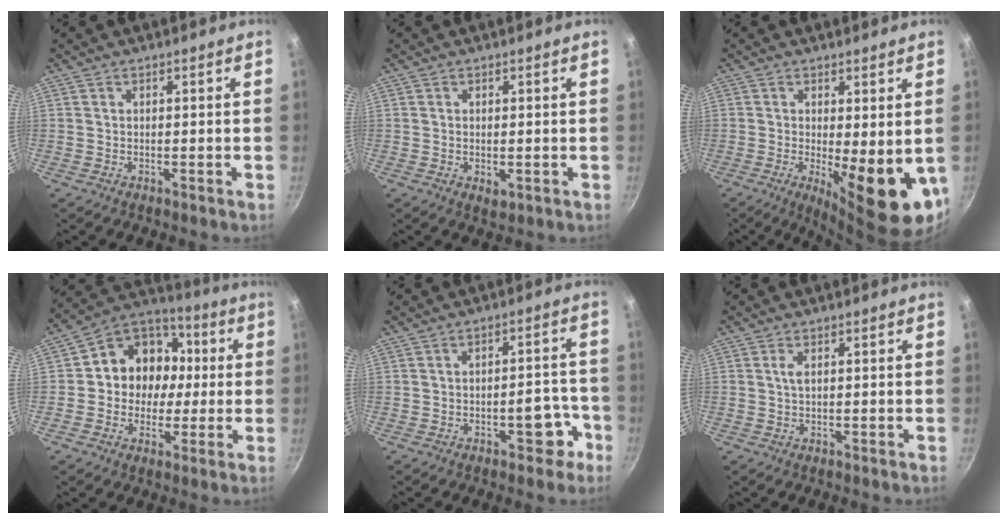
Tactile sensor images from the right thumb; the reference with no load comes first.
{"total": 2.1, "force": [-0.2, 1.2, 1.7], "torque": [-0.025, -0.006, -0.001]}
{"total": 13.1, "force": [-1.8, 4.4, 12.2], "torque": [-0.143, -0.018, -0.012]}
{"total": 13.9, "force": [0.4, 12.2, 6.6], "torque": [-0.060, 0.033, -0.012]}
{"total": 6.6, "force": [-3.3, 3.4, 4.6], "torque": [-0.019, 0.038, -0.034]}
{"total": 1.2, "force": [0.3, 0.5, 1.1], "torque": [-0.021, 0.001, 0.004]}